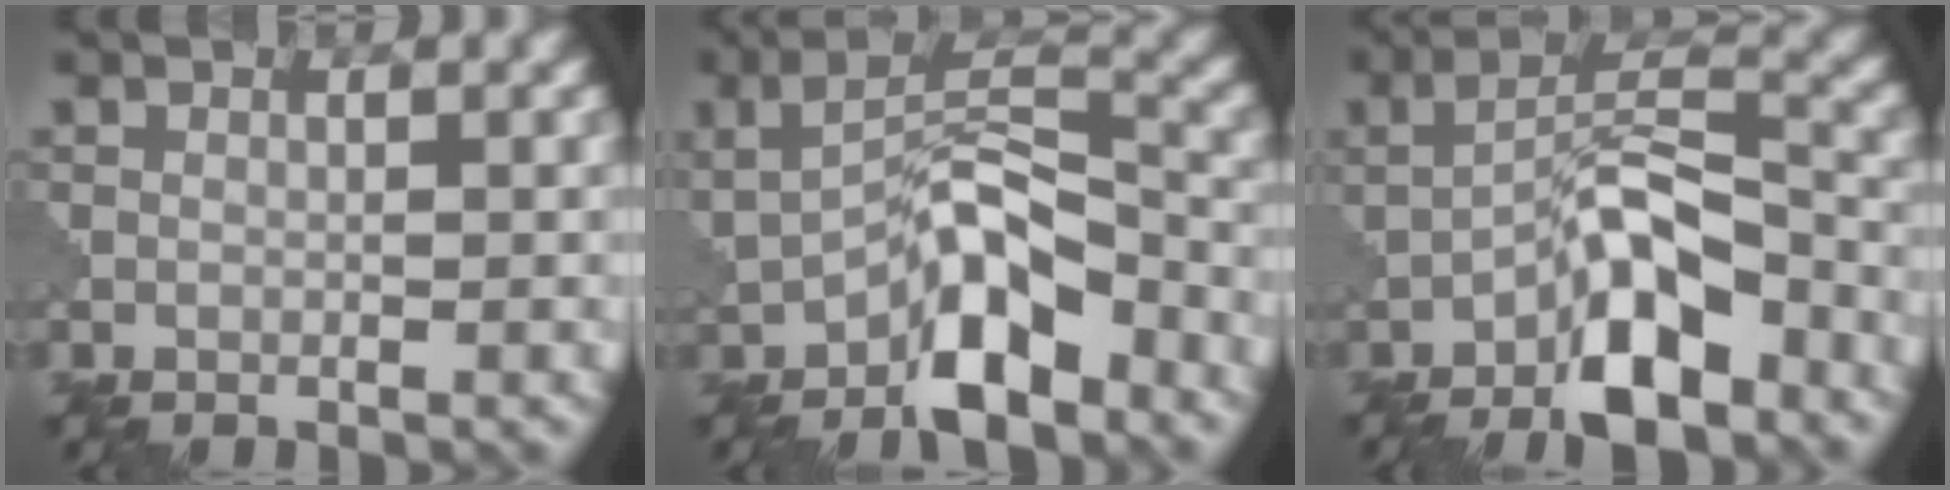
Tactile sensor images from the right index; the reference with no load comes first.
{"total": 8.1, "force": [-3.6, 3.0, 6.5], "torque": [-0.105, 0.017, -0.073]}
{"total": 8.7, "force": [-4.7, 3.0, 6.6], "torque": [-0.105, 0.017, -0.087]}